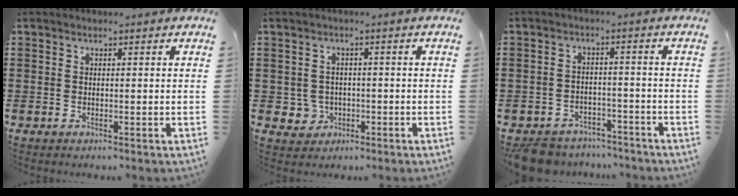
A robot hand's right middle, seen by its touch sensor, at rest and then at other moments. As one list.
[{"total": 2.4, "force": [-0.4, 2.3, 0.4], "torque": [-0.020, 0.006, -0.012]}, {"total": 4.8, "force": [-4.6, 1.3, 0.4], "torque": [-0.014, 0.012, -0.095]}]